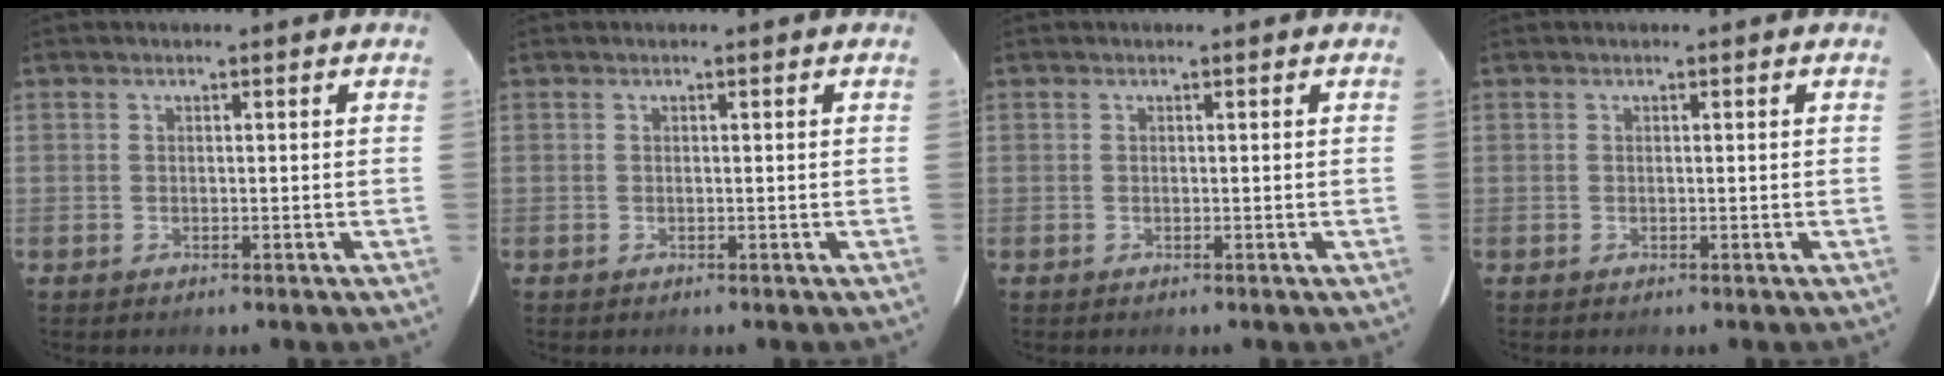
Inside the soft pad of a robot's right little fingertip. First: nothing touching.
{"total": 0.0}
{"total": 0.0}
{"total": 0.0}